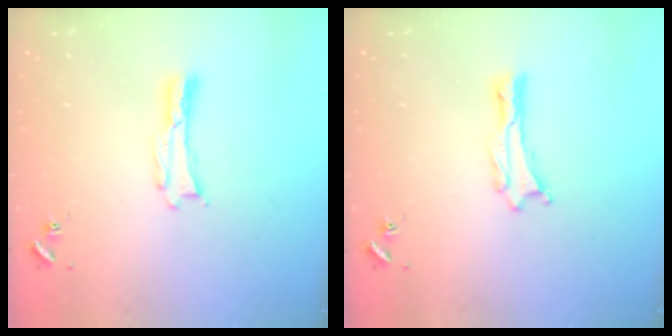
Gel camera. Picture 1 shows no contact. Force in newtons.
{"total": 0.0}